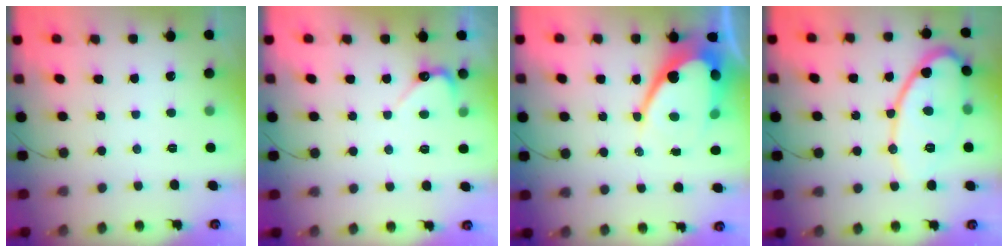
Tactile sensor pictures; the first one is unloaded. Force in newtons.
{"total": 3.4, "press": 3.4, "slide": 0.3}
{"total": 14.9, "press": 14.8, "slide": 1.1}
{"total": 15.3, "press": 15.2, "slide": 1.1}